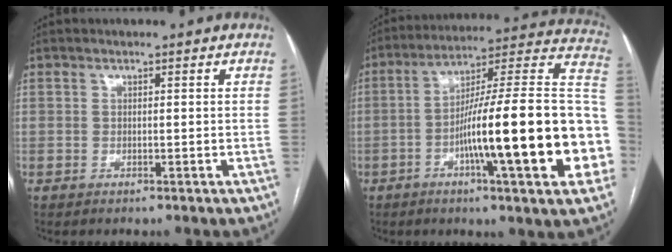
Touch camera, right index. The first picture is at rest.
{"total": 27.3, "force": [-5.9, 2.5, 26.6], "torque": [-0.302, 0.016, -0.095]}